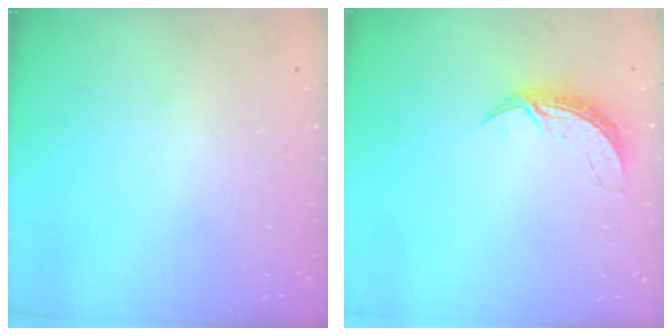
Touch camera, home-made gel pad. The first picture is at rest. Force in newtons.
{"total": 7.4, "press": 7.4, "slide": 0.5}